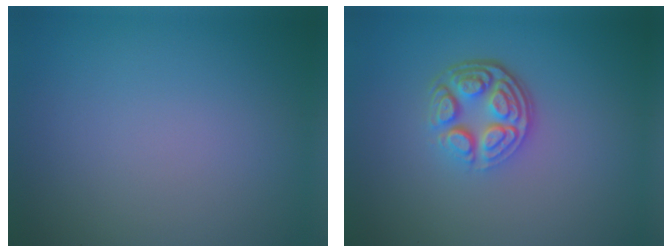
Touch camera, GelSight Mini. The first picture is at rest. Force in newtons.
{"total": 4.7, "press": 3.3, "slide": 3.3}